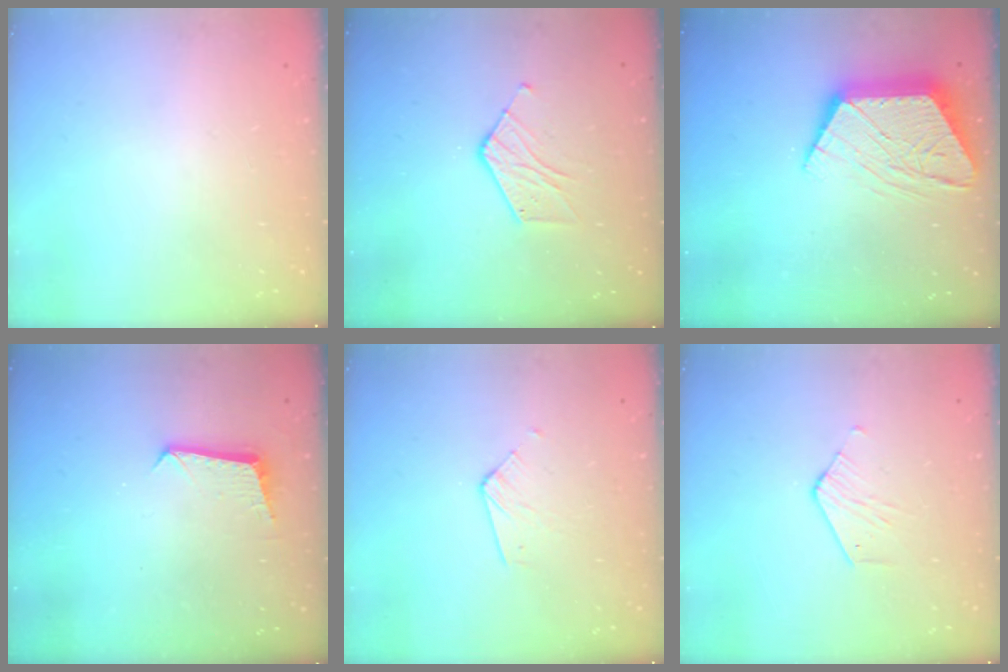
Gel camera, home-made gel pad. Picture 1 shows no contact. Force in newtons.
{"total": 6.9, "press": 6.9, "slide": 0.3}
{"total": 15.1, "press": 15.1, "slide": 0.8}
{"total": 7.1, "press": 7.1, "slide": 0.5}
{"total": 3.7, "press": 3.7, "slide": 0.3}
{"total": 2.5, "press": 2.5, "slide": 0.2}